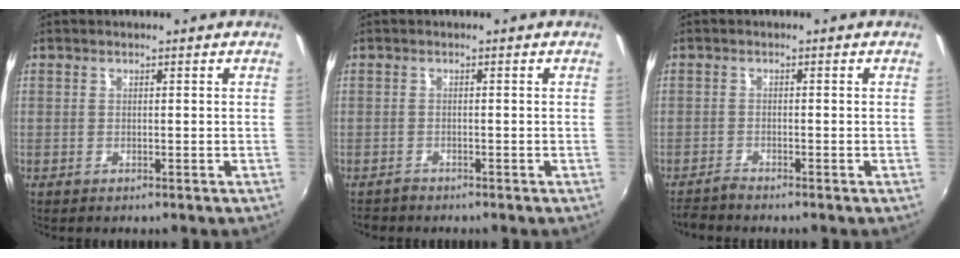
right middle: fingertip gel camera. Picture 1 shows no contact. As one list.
[{"total": 1.3, "force": [-1.2, 0.4, 0.0], "torque": [-0.005, -0.001, -0.022]}, {"total": 2.1, "force": [-2.1, -0.1, 0.4], "torque": [-0.017, -0.008, -0.044]}]